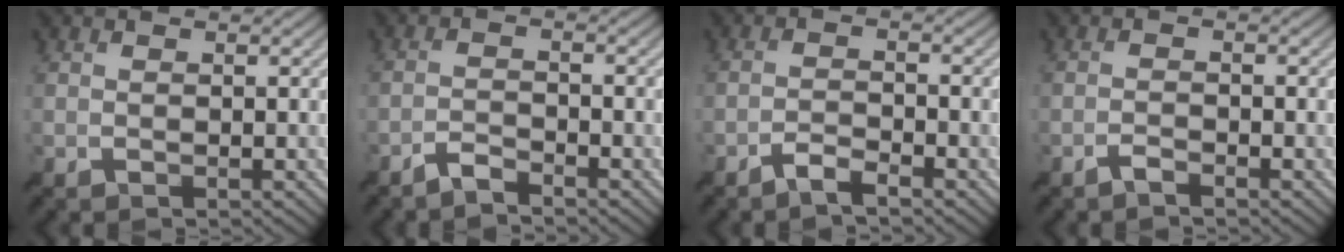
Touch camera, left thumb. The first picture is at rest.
{"total": 2.3, "force": [-2.0, 0.3, 1.1], "torque": [-0.022, 0.004, -0.046]}
{"total": 2.5, "force": [-1.9, 0.3, 1.5], "torque": [-0.032, 0.005, -0.043]}
{"total": 1.2, "force": [-0.9, 0.1, 0.8], "torque": [-0.016, 0.005, -0.022]}